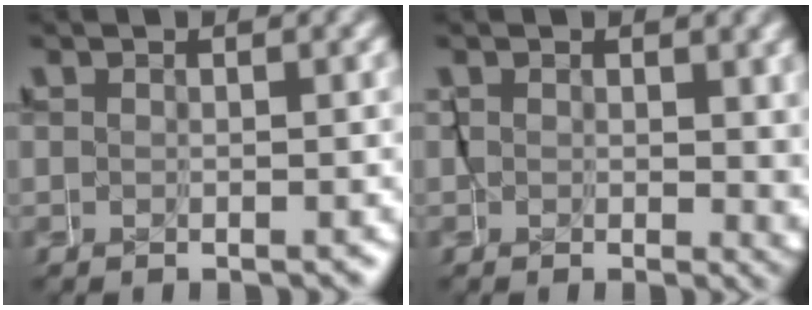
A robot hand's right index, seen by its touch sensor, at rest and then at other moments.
{"total": 2.1, "force": [0.5, 1.2, 1.7], "torque": [-0.015, -0.008, 0.008]}